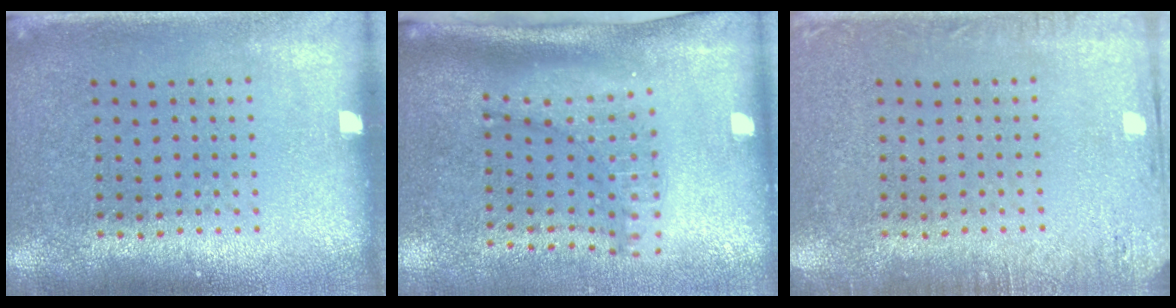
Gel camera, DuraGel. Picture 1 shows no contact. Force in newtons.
{"total": 1.6, "press": 1.3, "slide": 0.9}
{"total": 1.9, "press": 1.9, "slide": 0.2}